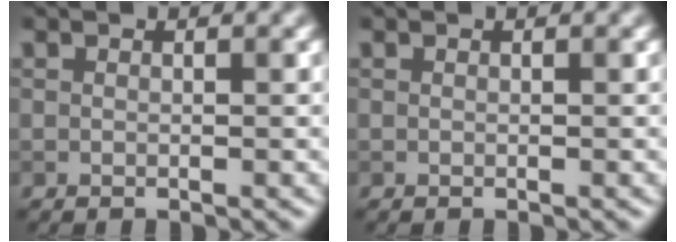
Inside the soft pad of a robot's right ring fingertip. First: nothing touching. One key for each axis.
{"total": 0.0}